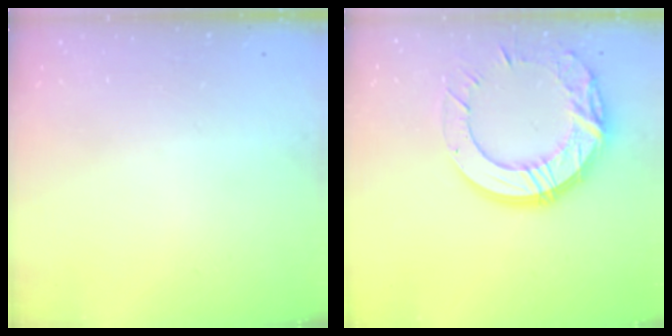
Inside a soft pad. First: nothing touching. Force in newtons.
{"total": 18.4, "press": 18.3, "slide": 1.1}